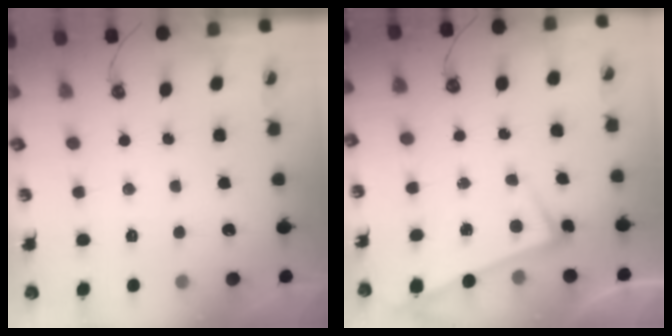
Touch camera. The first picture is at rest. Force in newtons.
{"total": 1.6, "press": 1.5, "slide": 0.5}